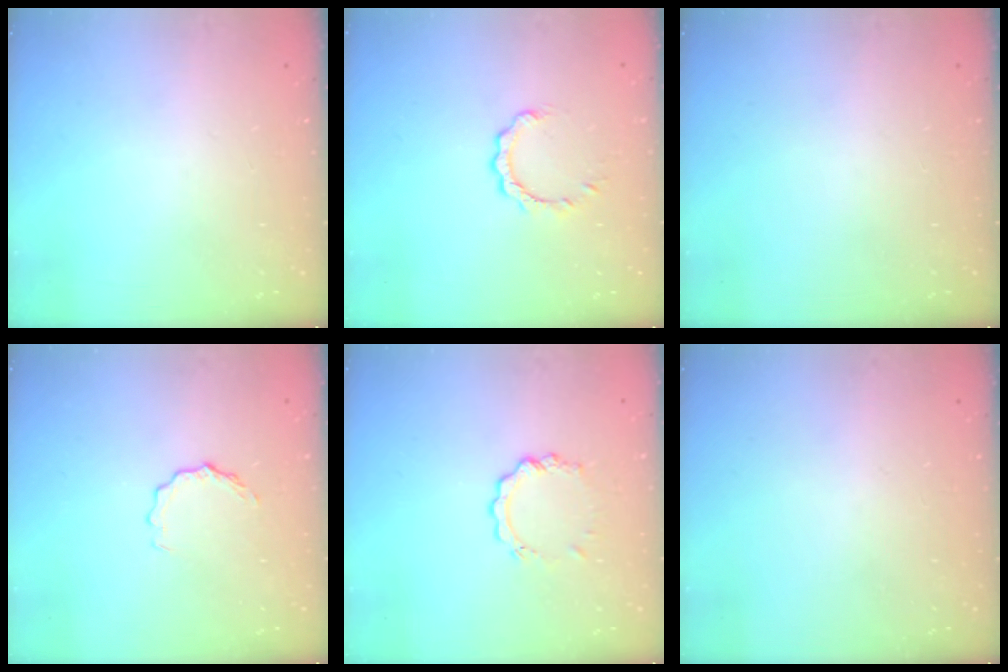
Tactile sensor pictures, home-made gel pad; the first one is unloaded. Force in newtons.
{"total": 3.8, "press": 3.8, "slide": 0.4}
{"total": 0.0}
{"total": 4.1, "press": 4.1, "slide": 0.4}
{"total": 6.0, "press": 6.0, "slide": 0.5}
{"total": 1.7, "press": 1.6, "slide": 0.8}